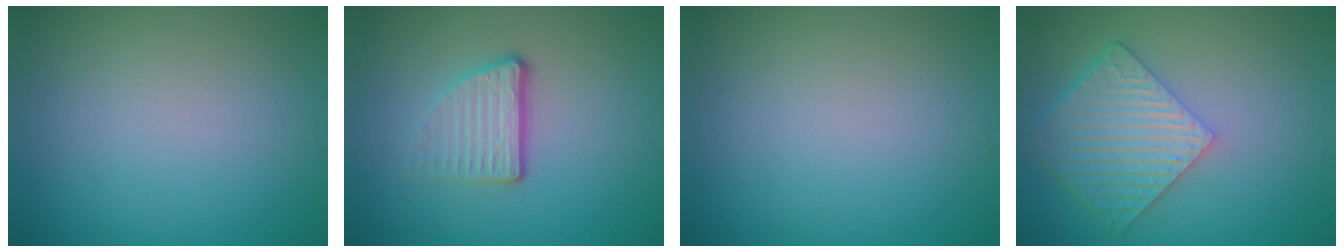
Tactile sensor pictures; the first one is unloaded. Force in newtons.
{"total": 3.7, "press": 2.2, "slide": 3.0}
{"total": 0.0}
{"total": 6.1, "press": 4.5, "slide": 4.1}